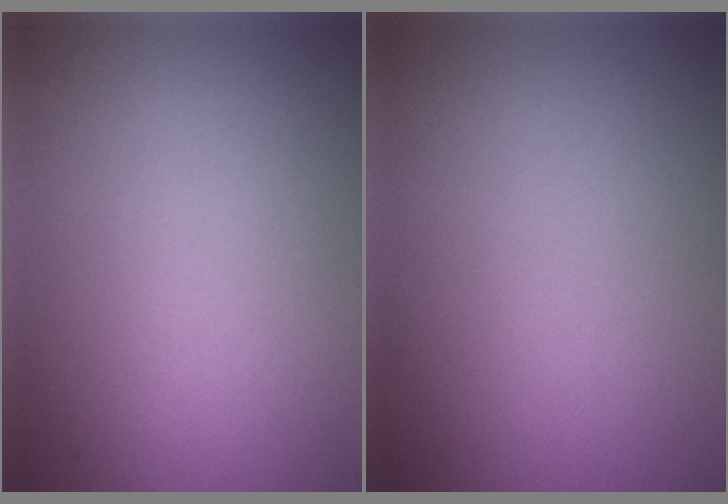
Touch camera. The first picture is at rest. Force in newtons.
{"total": 0.0}